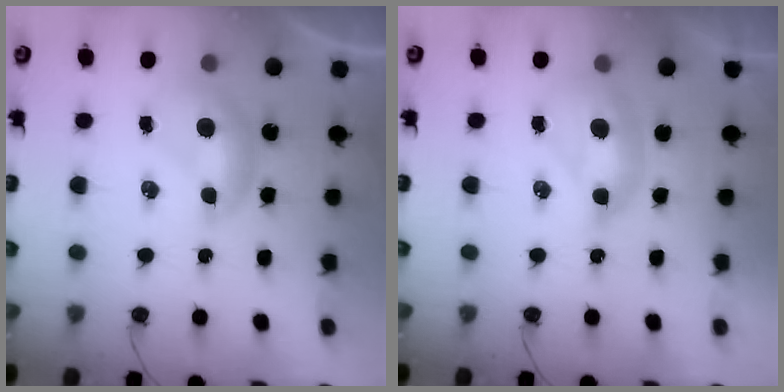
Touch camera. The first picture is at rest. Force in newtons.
{"total": 2.5, "press": 2.5, "slide": 0.6}